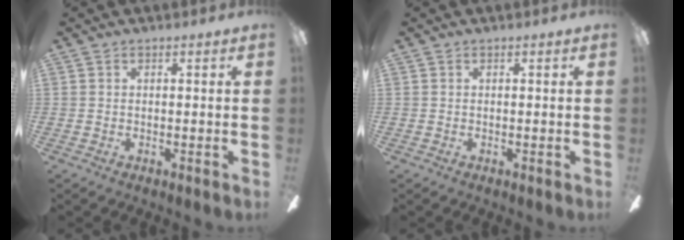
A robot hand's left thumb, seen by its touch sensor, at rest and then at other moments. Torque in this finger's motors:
{"motor_torque": [0.00, 0.00, -0.01, 0.01, 0.01]}